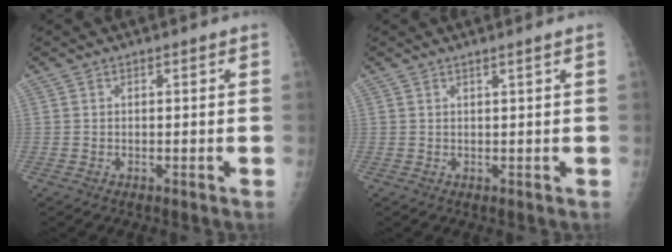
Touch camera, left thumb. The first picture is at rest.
{"total": 1.0, "force": [0.6, -0.4, 0.7], "torque": [-0.024, -0.008, 0.016]}